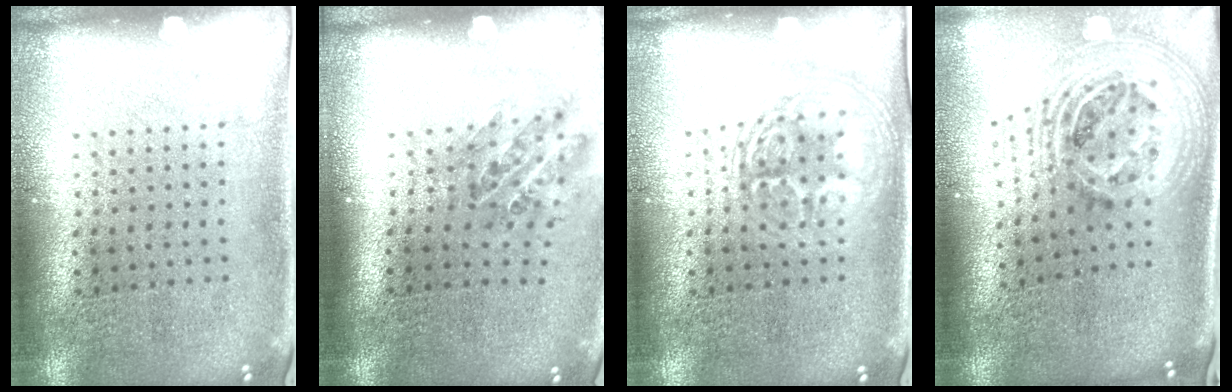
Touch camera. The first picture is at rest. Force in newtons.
{"total": 1.1, "press": 1.0, "slide": 0.4}
{"total": 3.0, "press": 3.0, "slide": 0.4}
{"total": 2.8, "press": 2.0, "slide": 1.9}